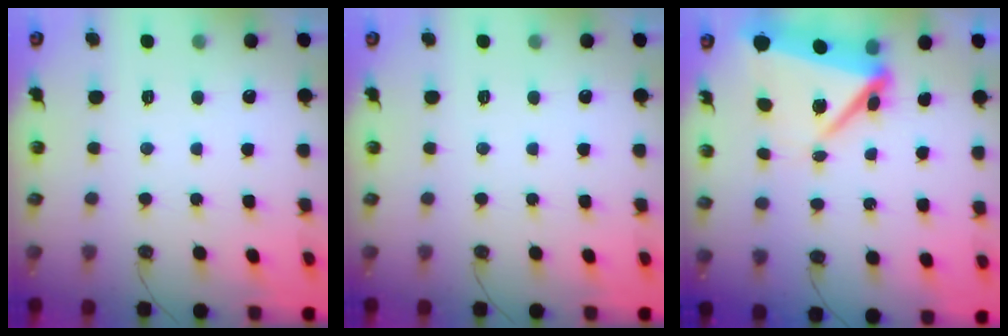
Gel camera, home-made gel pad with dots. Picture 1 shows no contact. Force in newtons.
{"total": 0.0}
{"total": 9.2, "press": 8.3, "slide": 4.1}